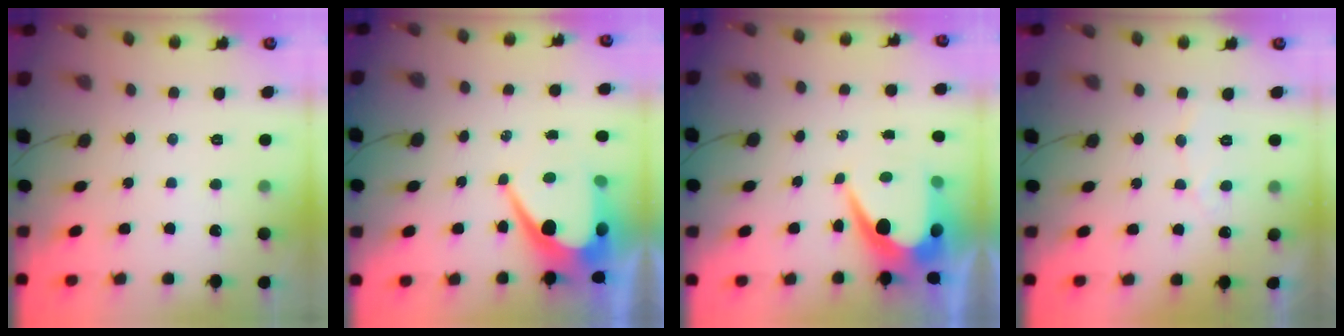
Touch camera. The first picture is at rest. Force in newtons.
{"total": 10.3, "press": 10.3, "slide": 0.5}
{"total": 8.2, "press": 8.2, "slide": 0.5}
{"total": 5.0, "press": 4.9, "slide": 0.4}